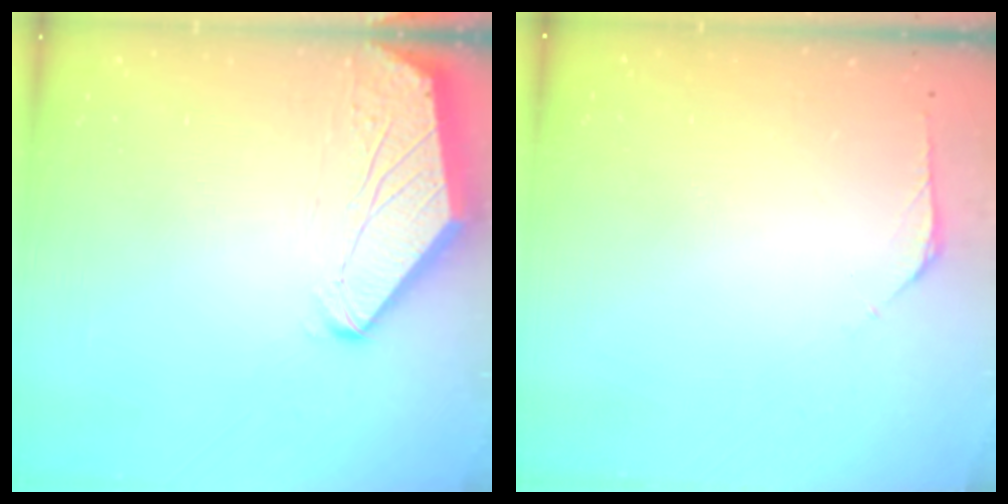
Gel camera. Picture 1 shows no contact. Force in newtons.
{"total": 1.1, "press": 1.0, "slide": 0.5}